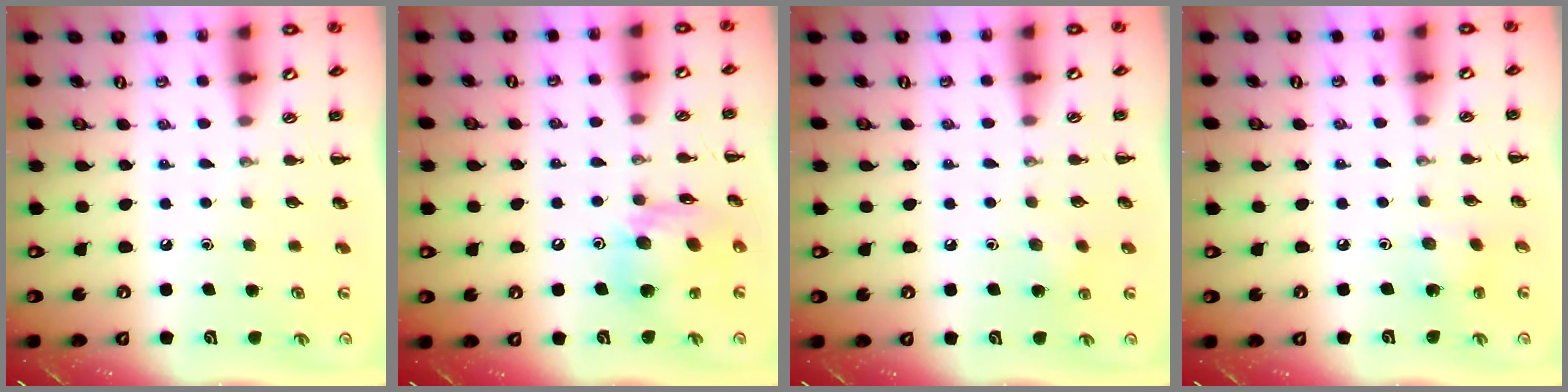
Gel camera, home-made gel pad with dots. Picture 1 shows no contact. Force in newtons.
{"total": 14.4, "press": 14.2, "slide": 2.2}
{"total": 6.1, "press": 5.8, "slide": 1.8}
{"total": 2.3, "press": 2.1, "slide": 0.8}